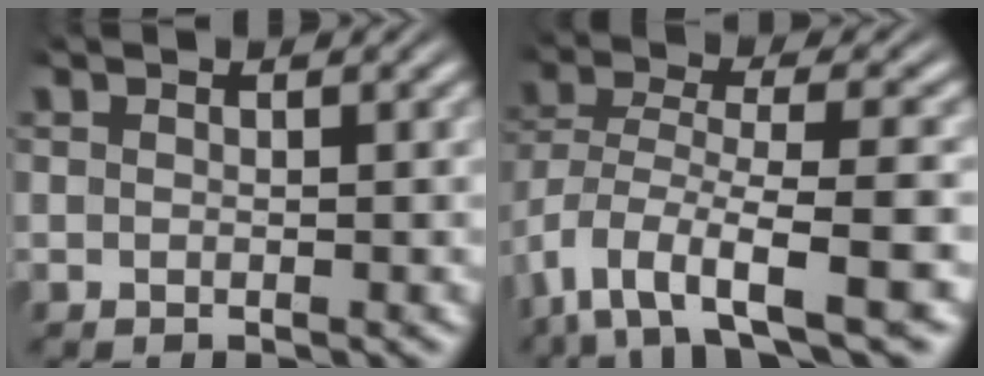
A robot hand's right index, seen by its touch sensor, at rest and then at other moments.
{"total": 6.5, "force": [-3.7, 2.4, 4.8], "torque": [-0.115, -0.039, -0.036]}